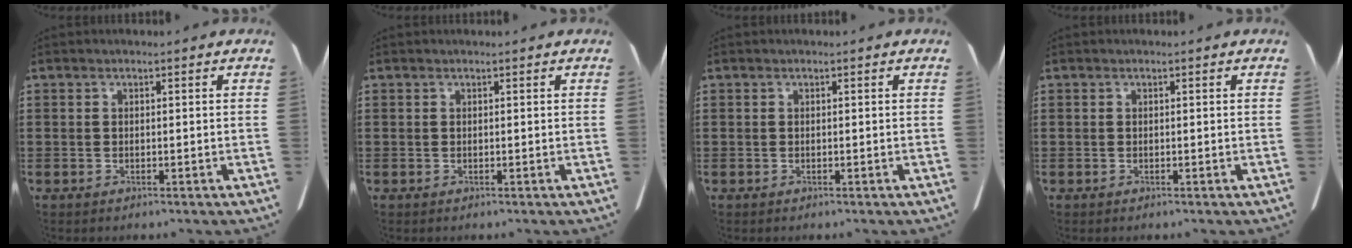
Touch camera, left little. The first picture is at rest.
{"total": 0.0}
{"total": 0.0}
{"total": 0.0}